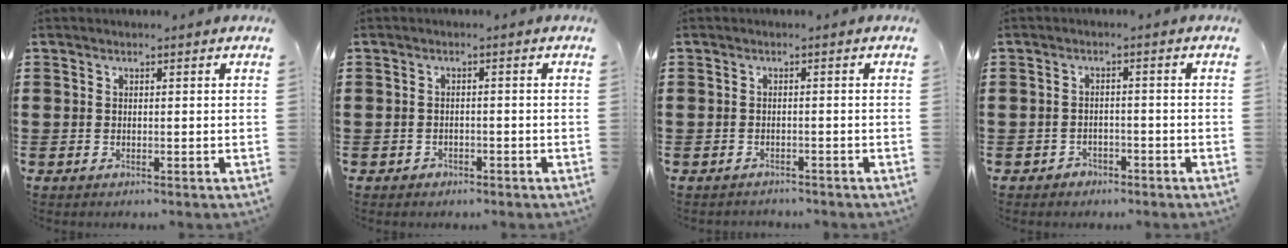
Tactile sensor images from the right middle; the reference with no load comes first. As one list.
[{"total": 1.0, "force": [-0.8, 0.6, 0.1], "torque": [-0.005, 0.001, -0.018]}, {"total": 1.1, "force": [-1.1, 0.3, -0.3], "torque": [0.001, 0.003, -0.026]}, {"total": 1.7, "force": [-1.4, 0.8, 0.1], "torque": [-0.009, 0.001, -0.033]}]